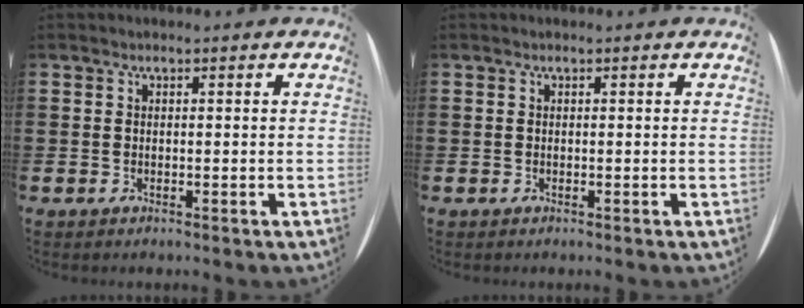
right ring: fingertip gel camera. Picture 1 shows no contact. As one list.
[{"total": 0.0}]